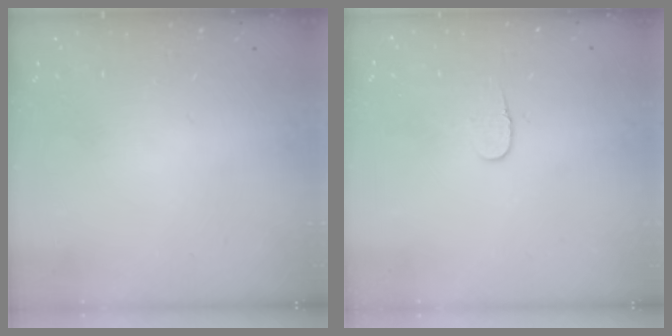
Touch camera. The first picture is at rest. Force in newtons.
{"total": 4.1, "press": 4.1, "slide": 0.4}